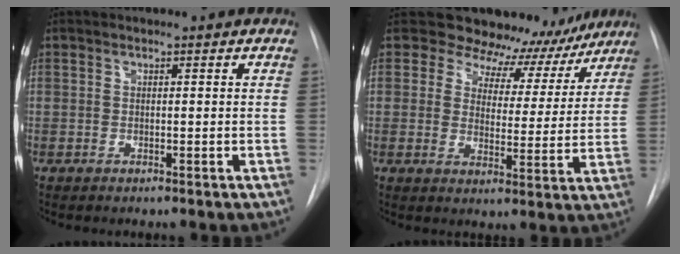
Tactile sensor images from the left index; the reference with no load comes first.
{"total": 12.2, "force": [11.0, 5.3, 1.1], "torque": [0.013, -0.013, 0.118]}